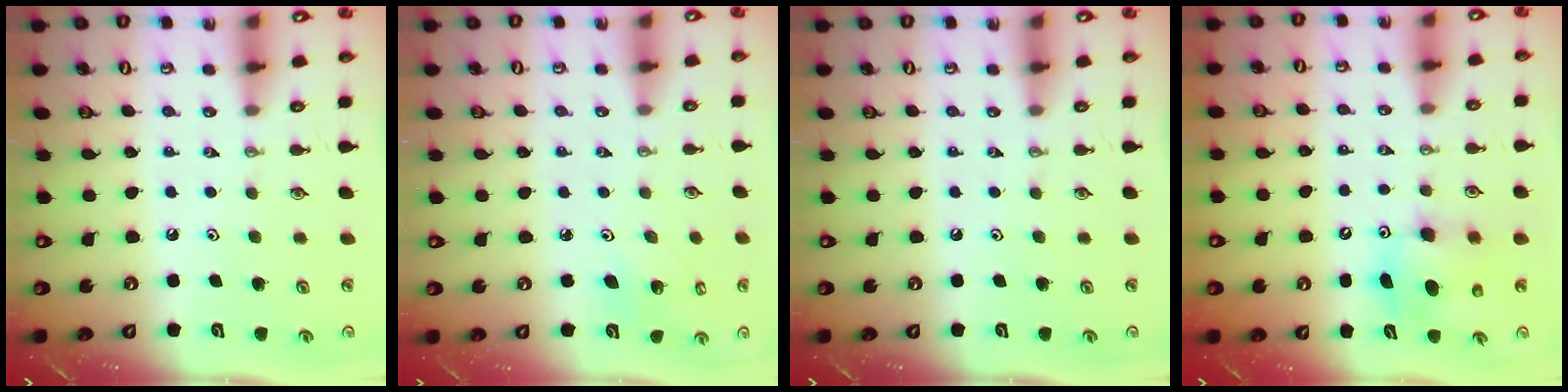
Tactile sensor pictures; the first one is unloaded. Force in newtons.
{"total": 4.3, "press": 4.2, "slide": 1.0}
{"total": 0.0}
{"total": 8.8, "press": 8.5, "slide": 2.3}